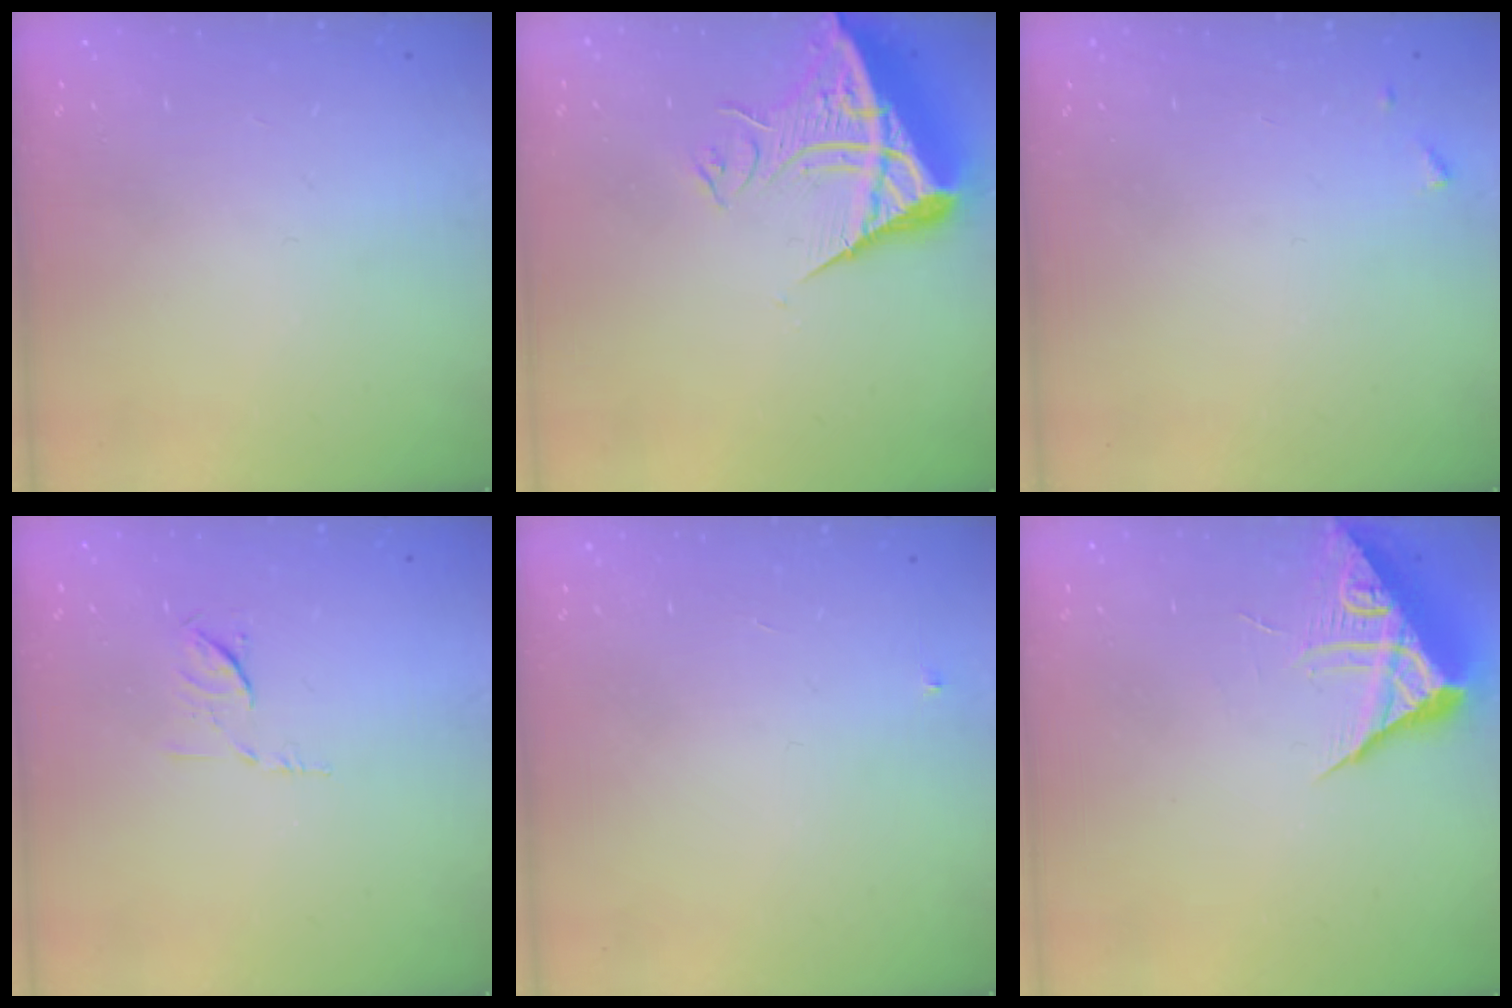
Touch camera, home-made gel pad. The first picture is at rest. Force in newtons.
{"total": 10.6, "press": 10.5, "slide": 1.1}
{"total": 5.1, "press": 5.1, "slide": 0.5}
{"total": 6.1, "press": 6.0, "slide": 1.1}
{"total": 3.0, "press": 2.9, "slide": 0.4}
{"total": 8.2, "press": 8.2, "slide": 0.7}